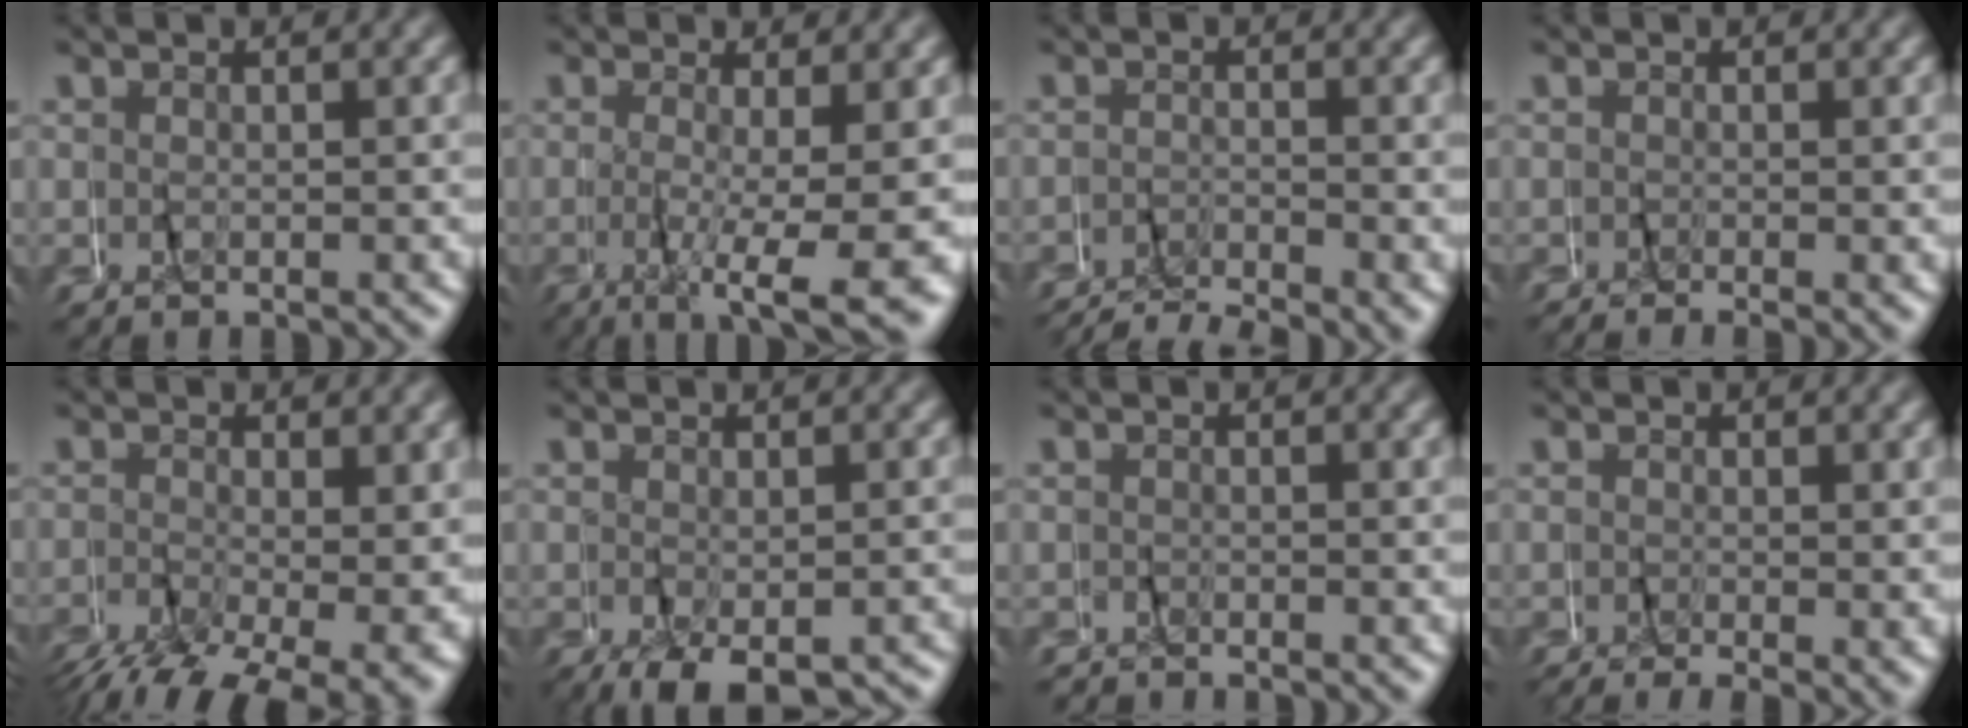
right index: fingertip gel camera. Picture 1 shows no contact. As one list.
[{"total": 6.4, "force": [-4.3, -0.4, 4.8], "torque": [-0.072, -0.020, -0.062]}, {"total": 5.6, "force": [-5.2, 1.5, 1.5], "torque": [-0.016, -0.018, -0.081]}, {"total": 1.5, "force": [-0.7, 0.5, 1.2], "torque": [-0.016, 0.001, -0.014]}, {"total": 6.8, "force": [-4.3, 2.7, 4.5], "torque": [-0.081, -0.040, -0.052]}, {"total": 5.4, "force": [-3.2, 2.2, 3.7], "torque": [-0.070, -0.026, -0.034]}, {"total": 1.1, "force": [0.0, 1.1, 0.3], "torque": [-0.004, 0.012, -0.014]}, {"total": 2.7, "force": [-1.4, 1.1, 2.0], "torque": [-0.025, -0.006, -0.021]}]